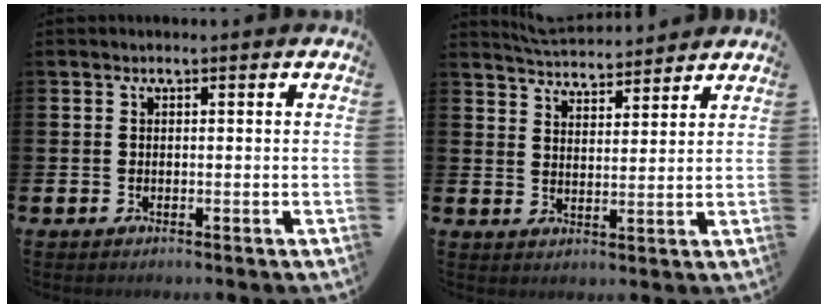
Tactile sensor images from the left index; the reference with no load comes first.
{"total": 4.8, "force": [4.8, 0.2, -0.1], "torque": [-0.009, -0.033, 0.087]}